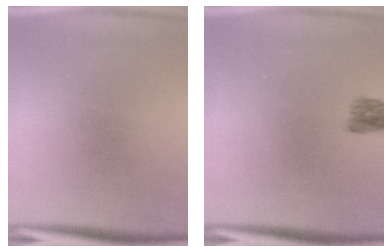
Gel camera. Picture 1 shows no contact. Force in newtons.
{"total": 2.5}